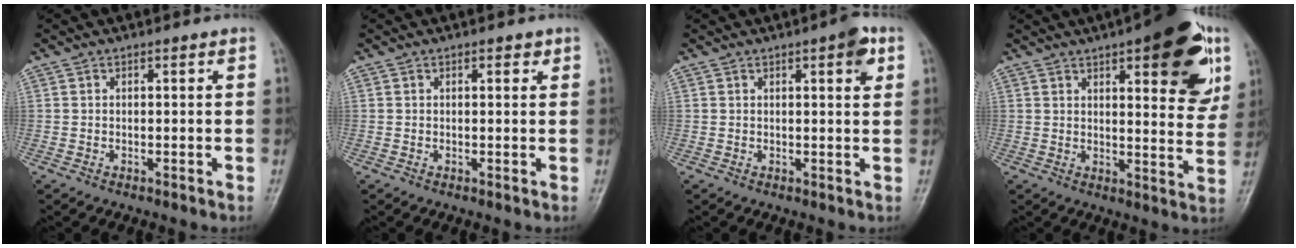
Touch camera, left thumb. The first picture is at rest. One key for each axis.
{"total": 1.6, "fx": 0.8, "fy": 0.8, "fz": 1.1, "tx": -0.009, "ty": 0.000, "tz": 0.008}
{"total": 4.1, "fx": 1.9, "fy": 1.1, "fz": 3.5, "tx": -0.041, "ty": -0.003, "tz": 0.020}
{"total": 18.8, "fx": 8.8, "fy": 6.5, "fz": 15.3, "tx": -0.158, "ty": -0.027, "tz": 0.110}